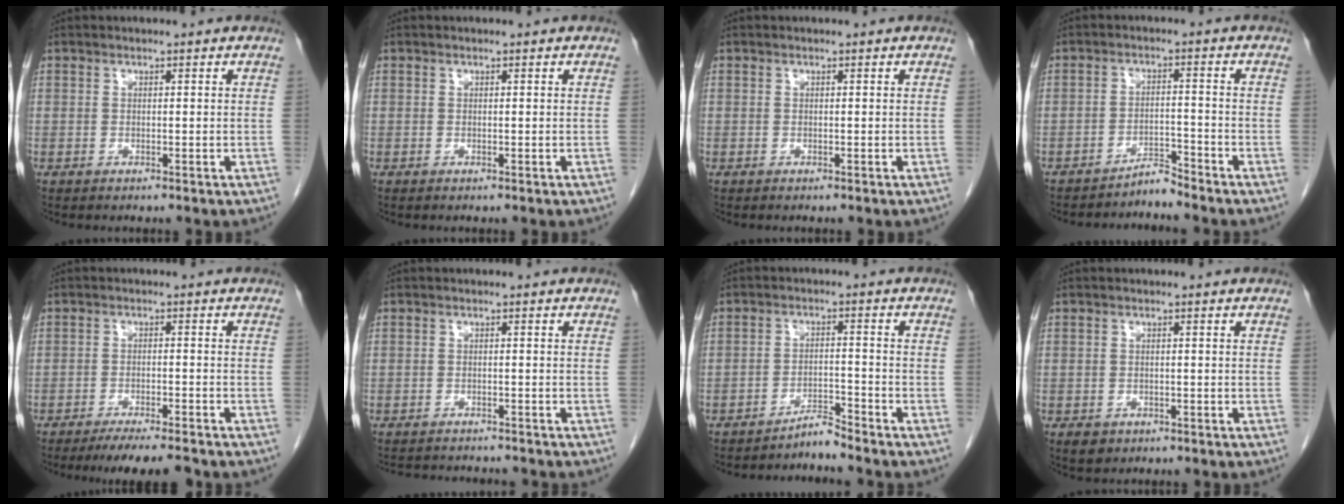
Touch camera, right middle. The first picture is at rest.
{"total": 0.0}
{"total": 0.0}
{"total": 2.9, "force": [-2.9, -0.3, 0.0], "torque": [0.008, -0.010, -0.049]}
{"total": 7.4, "force": [-6.5, 0.3, 3.5], "torque": [-0.046, -0.017, -0.102]}
{"total": 7.9, "force": [-7.4, 2.0, 1.8], "torque": [-0.029, 0.004, -0.094]}
{"total": 3.0, "force": [-3.0, -0.5, 0.2], "torque": [0.004, -0.012, -0.053]}
{"total": 2.2, "force": [-1.3, 1.7, 0.7], "torque": [-0.009, 0.002, -0.013]}